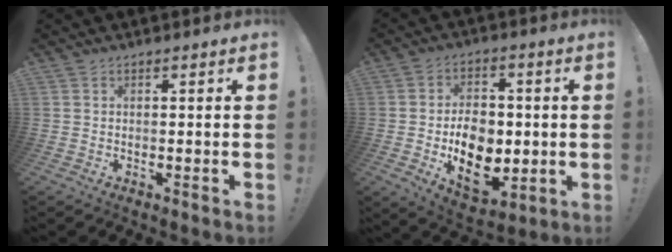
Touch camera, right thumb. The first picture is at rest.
{"total": 15.1, "force": [-2.5, 10.7, 10.3], "torque": [-0.154, -0.001, -0.035]}